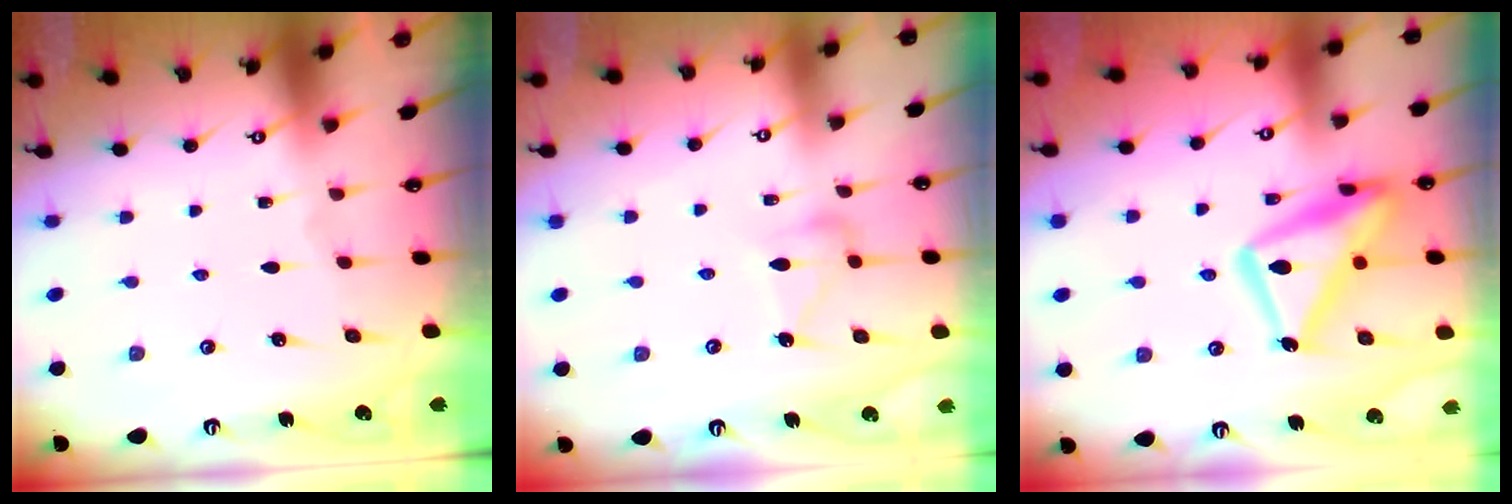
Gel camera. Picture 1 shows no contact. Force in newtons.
{"total": 9.5, "press": 9.5, "slide": 0.6}
{"total": 17.9, "press": 17.9, "slide": 1.5}